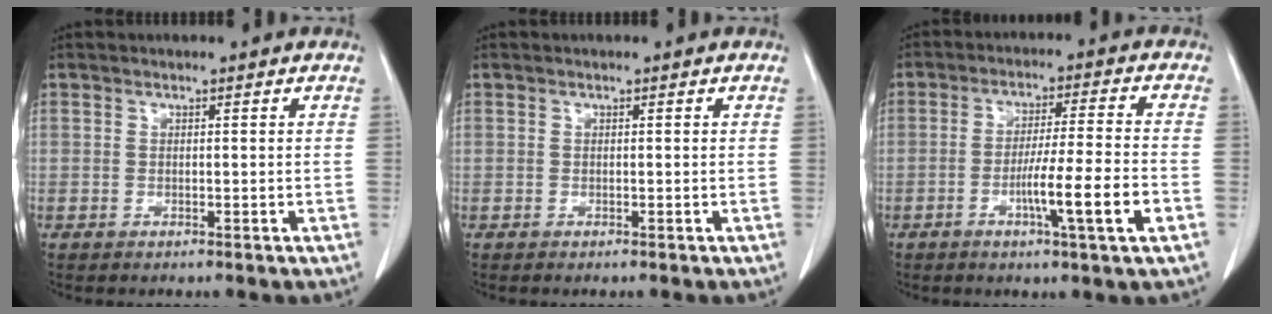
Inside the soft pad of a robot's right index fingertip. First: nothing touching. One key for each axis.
{"total": 0.0}
{"total": 9.7, "fx": -3.4, "fy": -0.8, "fz": 9.1, "tx": -0.150, "ty": -0.011, "tz": -0.060}